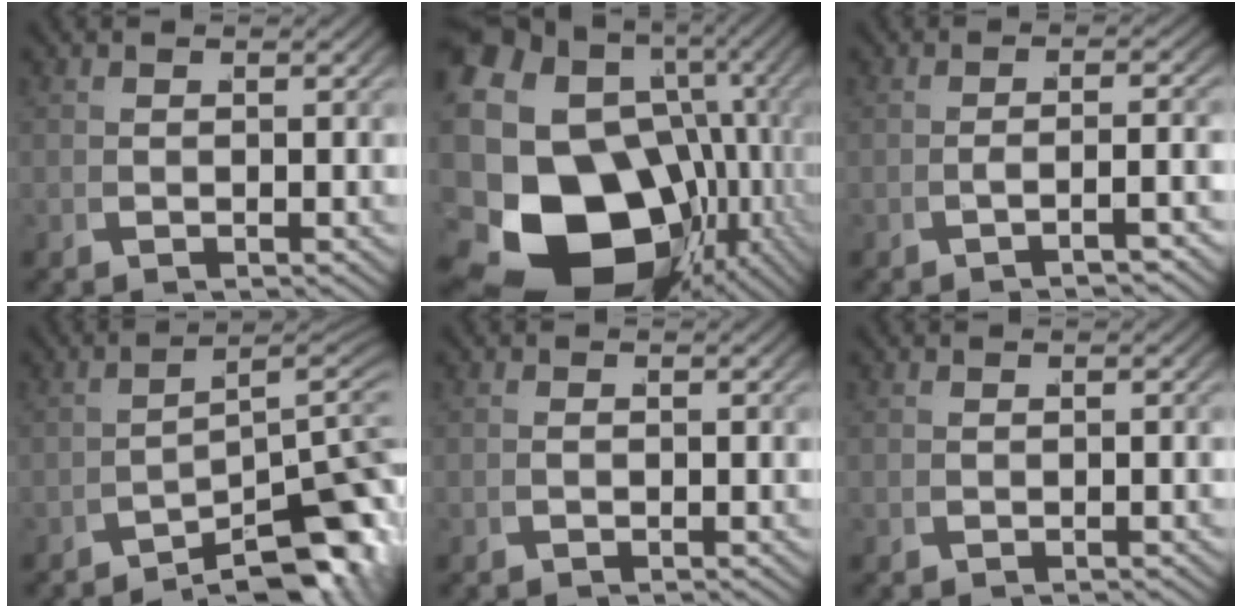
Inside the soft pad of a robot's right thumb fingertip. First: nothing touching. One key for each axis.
{"total": 25.3, "fx": -4.2, "fy": 19.1, "fz": 16.1, "tx": -0.315, "ty": -0.081, "tz": -0.035}
{"total": 2.3, "fx": -1.1, "fy": 0.2, "fz": 2.0, "tx": -0.041, "ty": 0.006, "tz": -0.015}
{"total": 11.5, "fx": -3.6, "fy": 6.3, "fz": 8.9, "tx": -0.124, "ty": -0.042, "tz": -0.039}
{"total": 0.0}
{"total": 0.0}